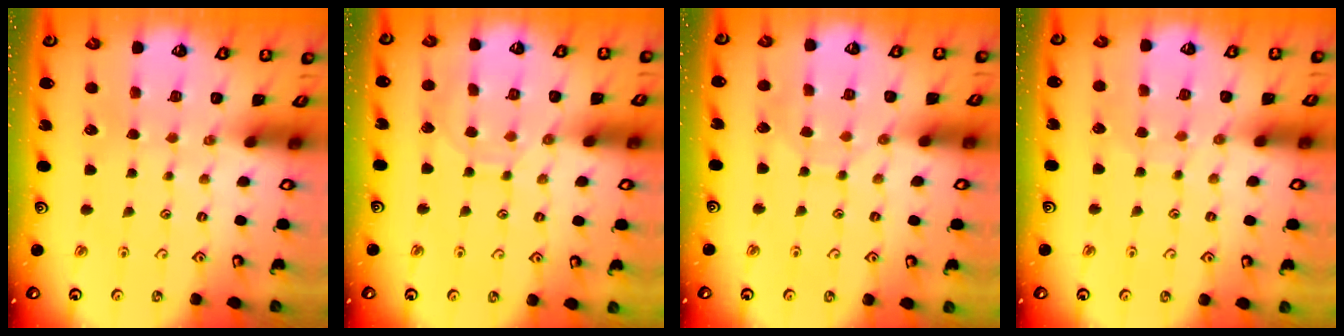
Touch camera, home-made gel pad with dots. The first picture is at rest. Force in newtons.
{"total": 7.5, "press": 7.4, "slide": 0.6}
{"total": 3.8, "press": 3.8, "slide": 0.2}
{"total": 5.6, "press": 5.6, "slide": 0.6}